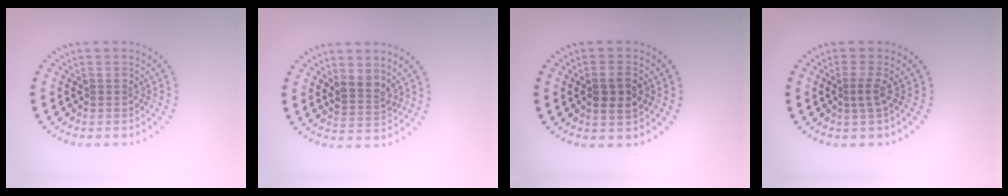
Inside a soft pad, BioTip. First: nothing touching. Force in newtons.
{"total": 2.2, "press": 1.8, "slide": 1.2}
{"total": 2.5, "press": 2.5, "slide": 0.5}
{"total": 1.4, "press": 1.0, "slide": 0.9}